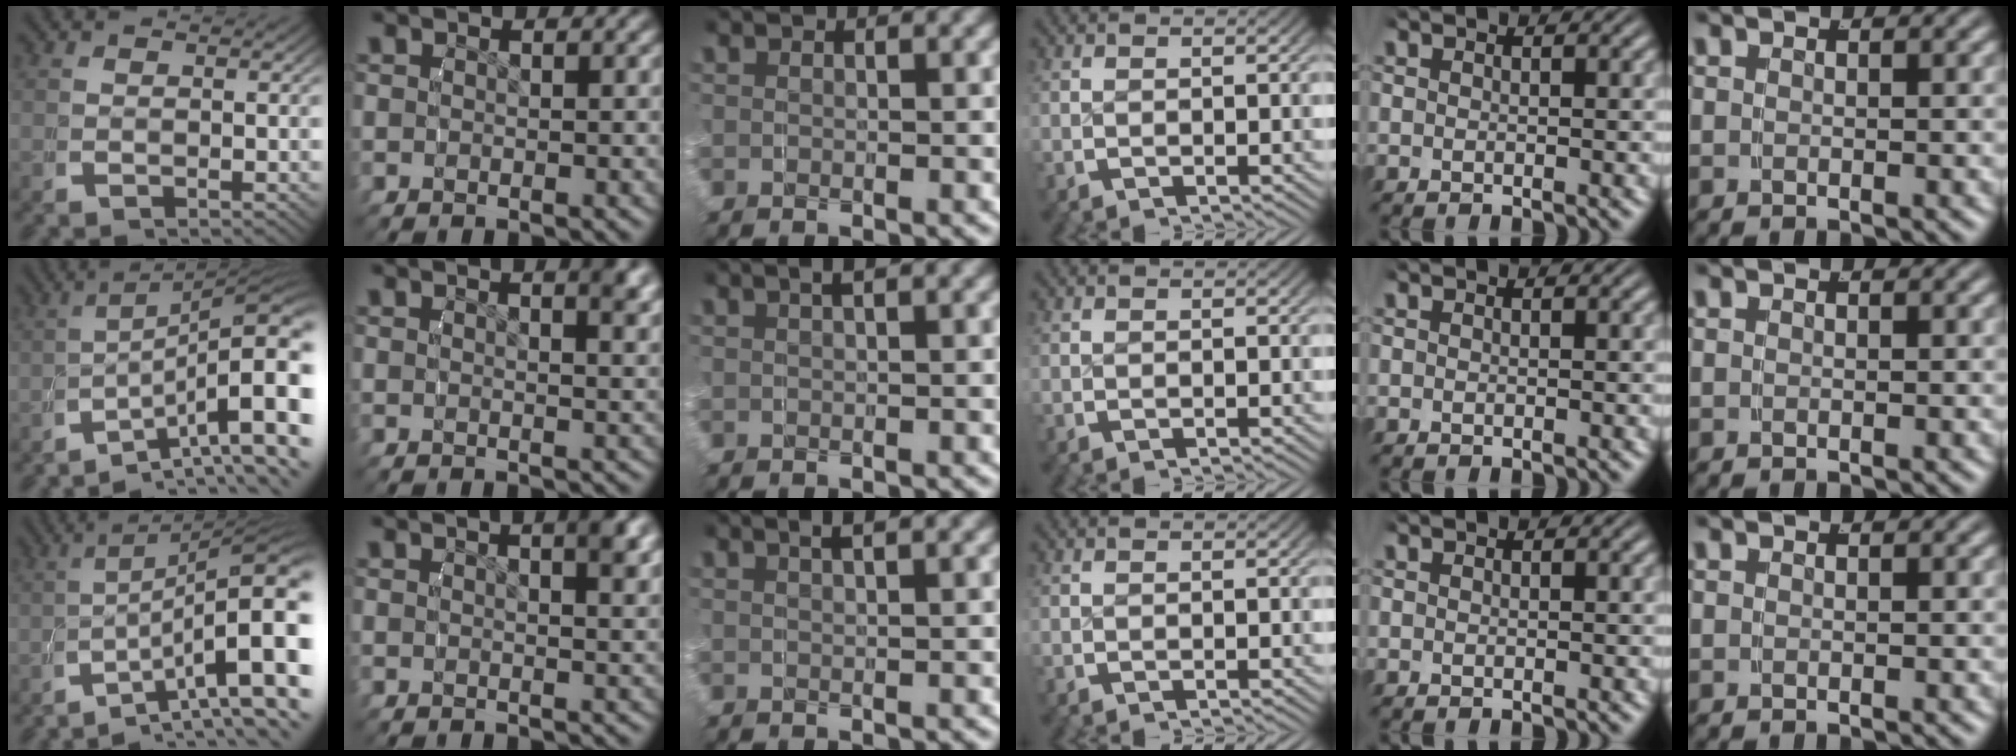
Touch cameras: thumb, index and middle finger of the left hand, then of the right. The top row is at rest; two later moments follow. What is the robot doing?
{"motion": "grasp_and_lifting", "object": "water bottle"}